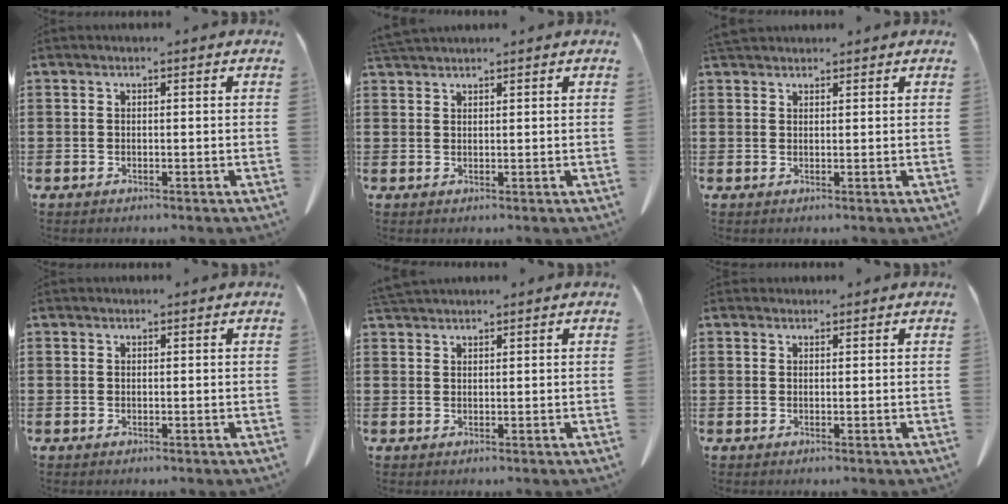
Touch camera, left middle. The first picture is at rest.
{"total": 1.9, "force": [1.8, 0.1, 0.4], "torque": [-0.013, 0.001, 0.036]}
{"total": 2.1, "force": [2.0, 0.6, 0.6], "torque": [-0.017, 0.003, 0.039]}
{"total": 0.0}
{"total": 2.0, "force": [1.9, 0.2, 0.5], "torque": [-0.015, 0.002, 0.038]}
{"total": 0.8, "force": [0.8, 0.3, 0.0], "torque": [0.006, -0.002, 0.013]}